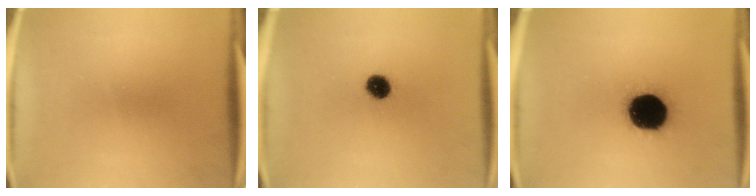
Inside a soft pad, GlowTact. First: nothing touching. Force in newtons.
{"total": 5.6}
{"total": 19.3}